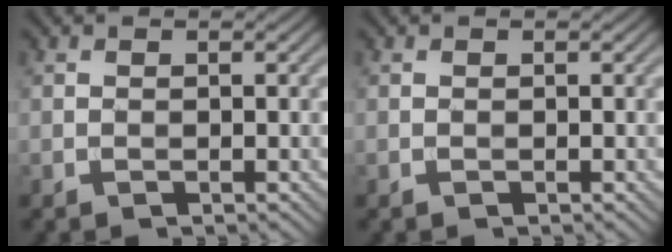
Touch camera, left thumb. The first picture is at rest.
{"total": 0.0}